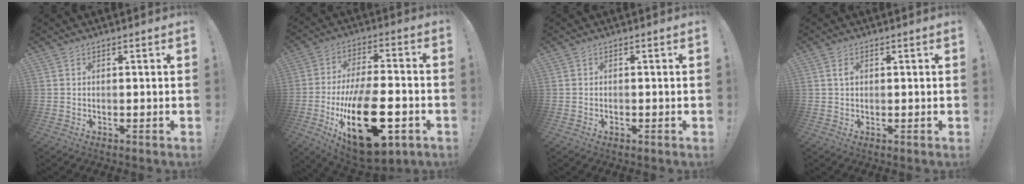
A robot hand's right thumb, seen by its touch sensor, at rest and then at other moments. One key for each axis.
{"total": 27.3, "fx": -8.0, "fy": 12.9, "fz": 22.7, "tx": -0.385, "ty": 0.045, "tz": -0.111}
{"total": 0.7, "fx": -0.6, "fy": 0.2, "fz": 0.2, "tx": -0.002, "ty": -0.001, "tz": -0.010}
{"total": 1.5, "fx": 0.4, "fy": 0.9, "fz": 1.2, "tx": -0.022, "ty": 0.003, "tz": 0.006}